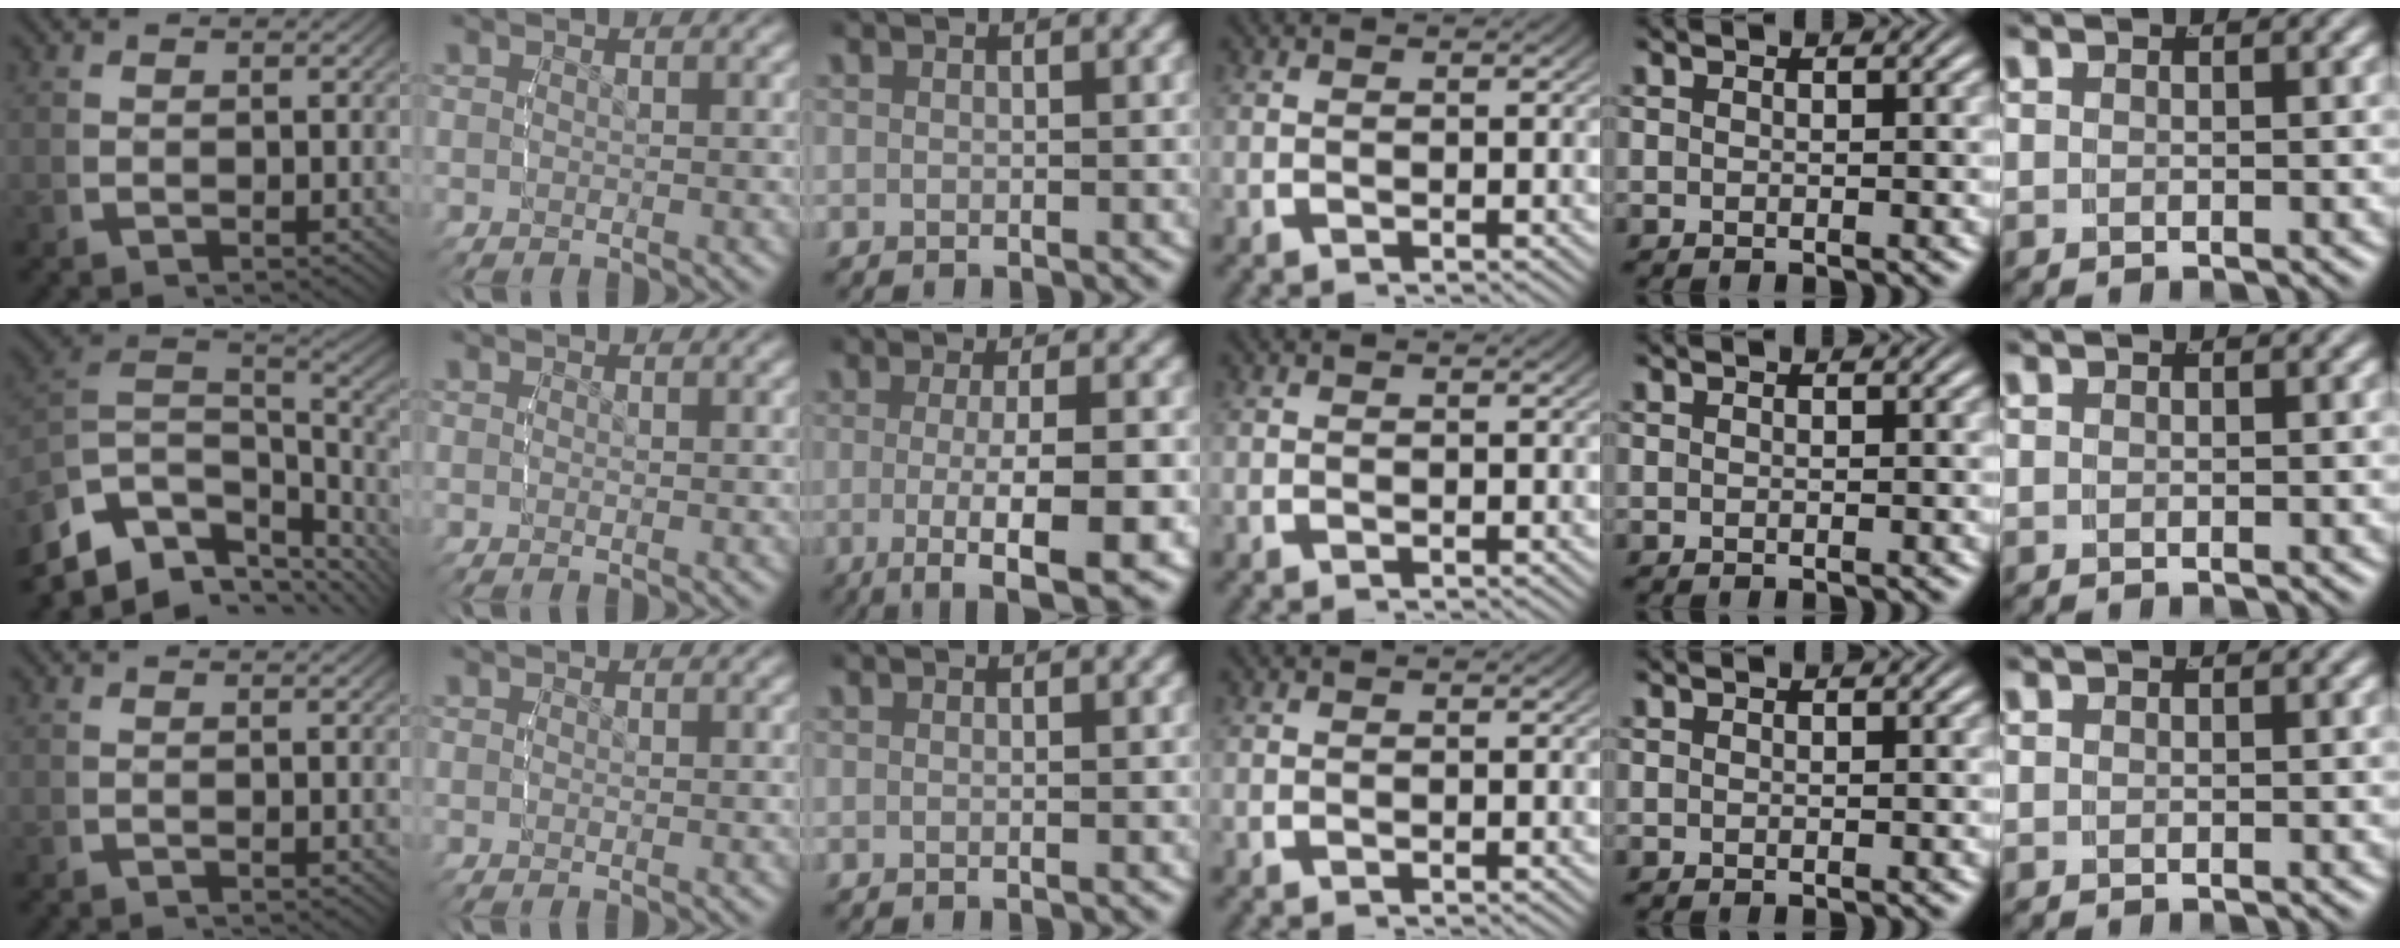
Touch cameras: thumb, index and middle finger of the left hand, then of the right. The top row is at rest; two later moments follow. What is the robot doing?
{"motion": "lift_and_place", "object": "bandage"}